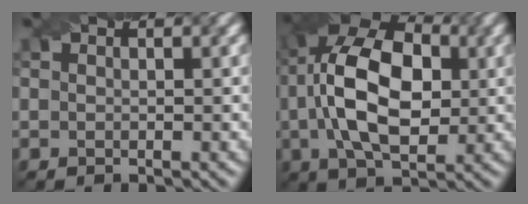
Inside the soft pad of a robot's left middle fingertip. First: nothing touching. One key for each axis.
{"total": 12.1, "fx": 1.0, "fy": 6.9, "fz": 9.9, "tx": -0.192, "ty": 0.023, "tz": 0.010}